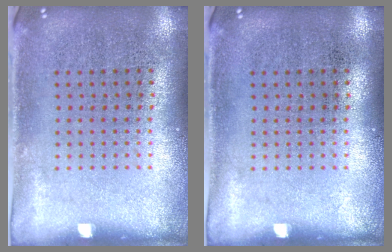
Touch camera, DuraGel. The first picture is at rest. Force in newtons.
{"total": 0.0}